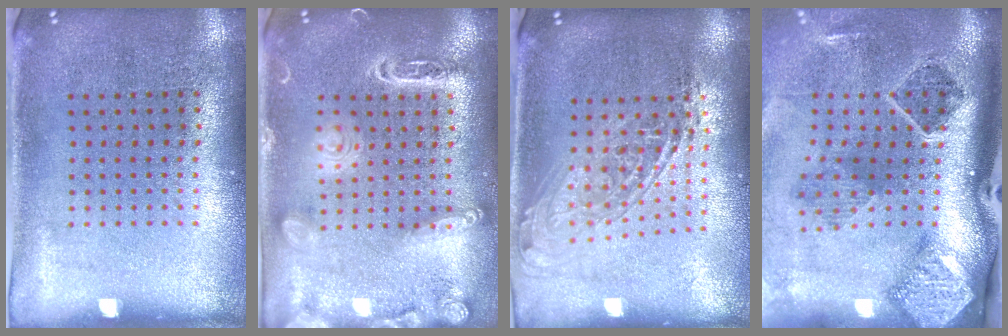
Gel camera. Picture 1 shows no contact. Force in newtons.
{"total": 1.9, "press": 1.9, "slide": 0.1}
{"total": 1.6, "press": 1.3, "slide": 1.0}
{"total": 2.9, "press": 1.9, "slide": 2.2}